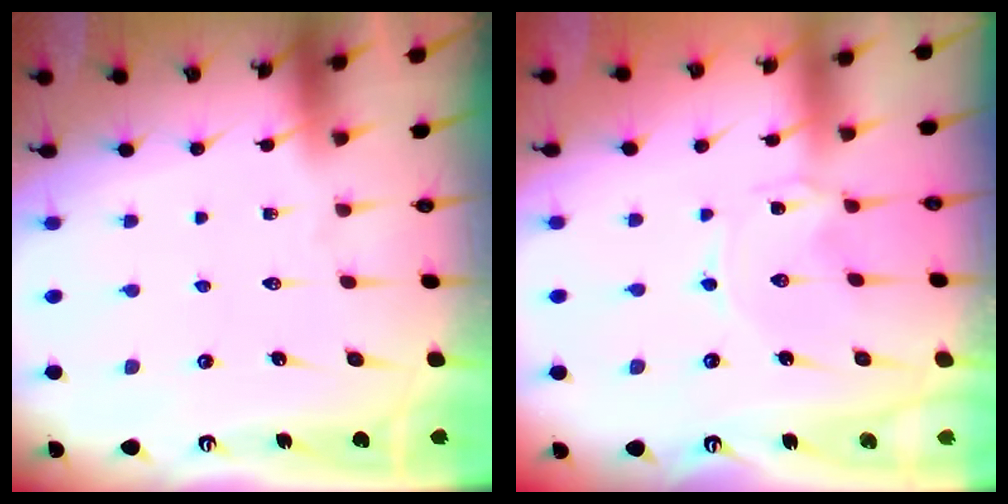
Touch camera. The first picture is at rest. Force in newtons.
{"total": 0.0}